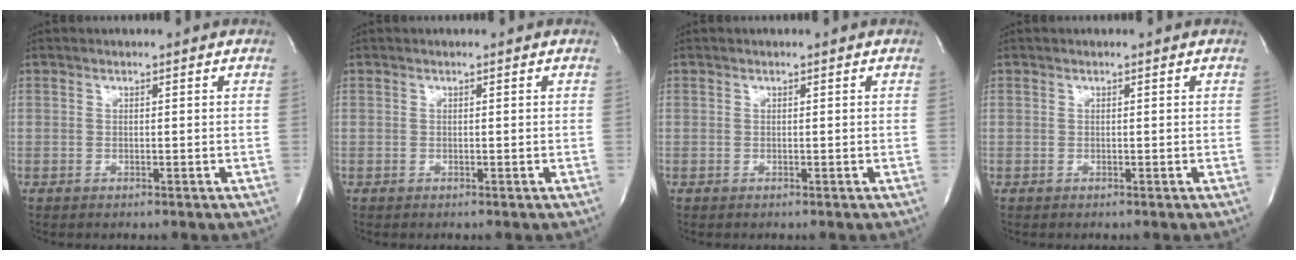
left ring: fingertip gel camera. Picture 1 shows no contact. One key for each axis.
{"total": 0.0}
{"total": 0.0}
{"total": 0.0}